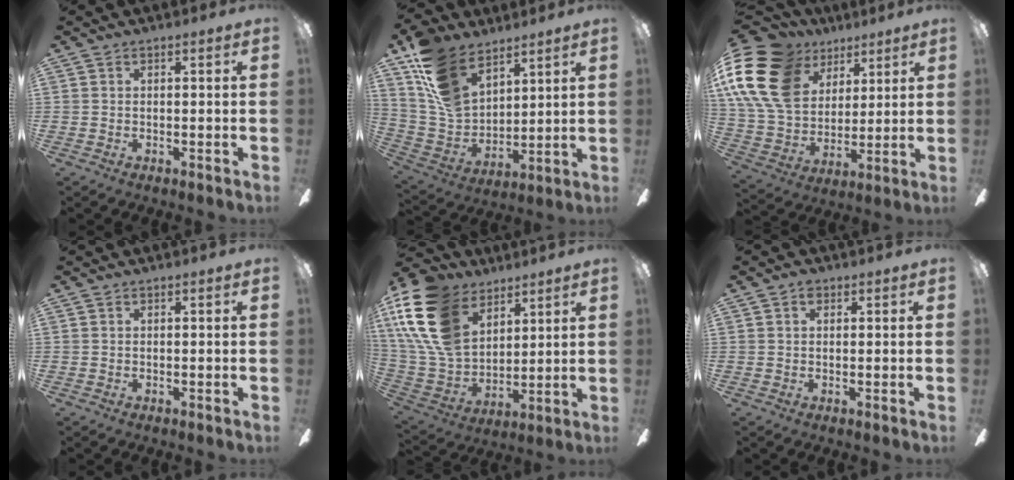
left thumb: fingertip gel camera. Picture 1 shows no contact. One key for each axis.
{"total": 16.4, "fx": 11.0, "fy": 9.6, "fz": 7.3, "tx": -0.167, "ty": -0.050, "tz": 0.214}
{"total": 22.0, "fx": 9.9, "fy": 15.5, "fz": 12.2, "tx": -0.276, "ty": -0.039, "tz": 0.181}
{"total": 0.0}
{"total": 21.2, "fx": 10.7, "fy": 13.6, "fz": 12.2, "tx": -0.291, "ty": -0.043, "tz": 0.199}
{"total": 1.3, "fx": 0.5, "fy": 0.9, "fz": 0.9, "tx": -0.011, "ty": 0.001, "tz": 0.006}